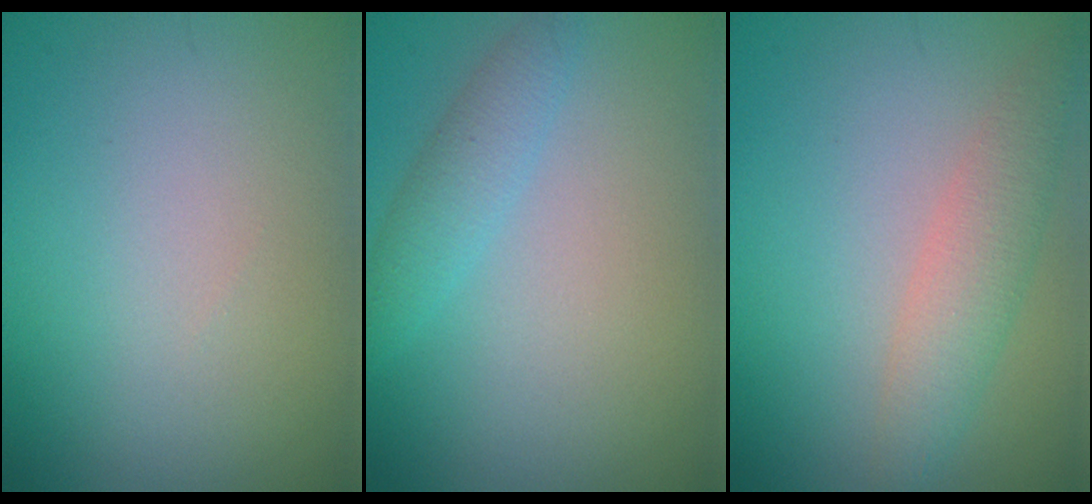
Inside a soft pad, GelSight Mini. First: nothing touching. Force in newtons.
{"total": 2.2, "press": 2.2, "slide": 0.0}
{"total": 3.1, "press": 3.1, "slide": 0.2}